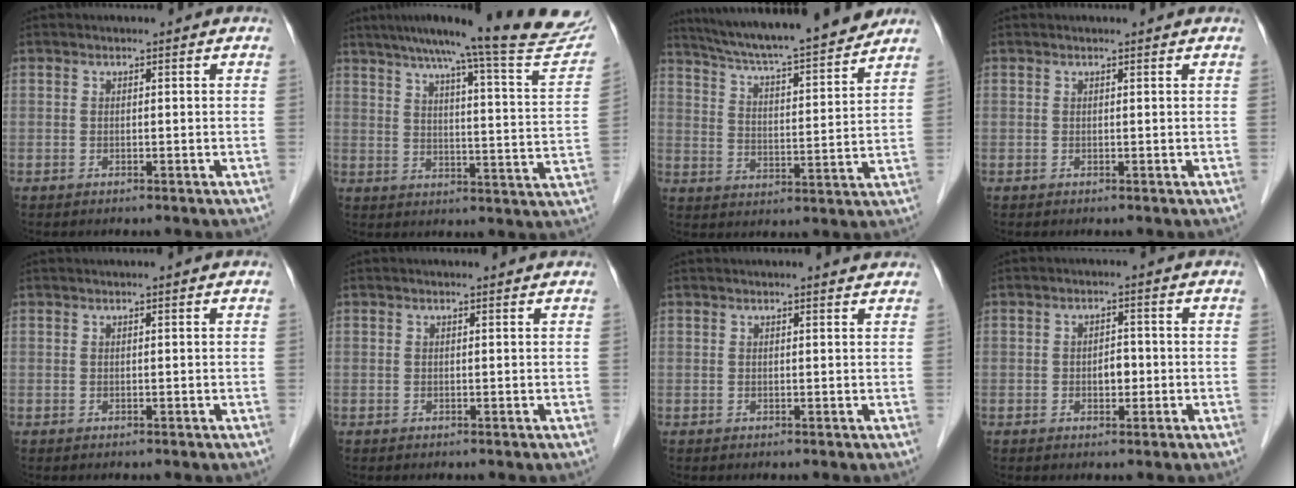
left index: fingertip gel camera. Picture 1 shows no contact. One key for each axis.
{"total": 23.3, "fx": 20.5, "fy": 0.0, "fz": 11.0, "tx": -0.158, "ty": -0.055, "tz": 0.256}
{"total": 18.8, "fx": 16.9, "fy": 0.6, "fz": 8.2, "tx": -0.136, "ty": 0.002, "tz": 0.253}
{"total": 1.2, "fx": 1.2, "fy": -0.1, "fz": 0.3, "tx": -0.011, "ty": 0.007, "tz": 0.015}
{"total": 0.5, "fx": 0.4, "fy": -0.1, "fz": 0.3, "tx": -0.015, "ty": 0.003, "tz": 0.016}
{"total": 1.5, "fx": 1.5, "fy": 0.0, "fz": 0.4, "tx": -0.011, "ty": 0.007, "tz": 0.018}
{"total": 3.0, "fx": 2.9, "fy": 0.1, "fz": 0.9, "tx": -0.014, "ty": 0.011, "tz": 0.030}
{"total": 2.5, "fx": -0.5, "fy": 1.5, "fz": 1.9, "tx": -0.028, "ty": 0.004, "tz": -0.004}